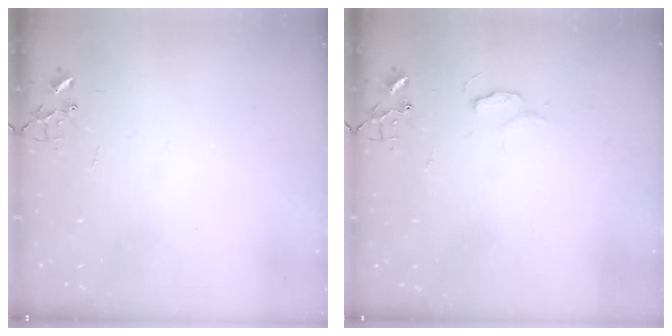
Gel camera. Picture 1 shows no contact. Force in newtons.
{"total": 4.9, "press": 4.9, "slide": 0.6}